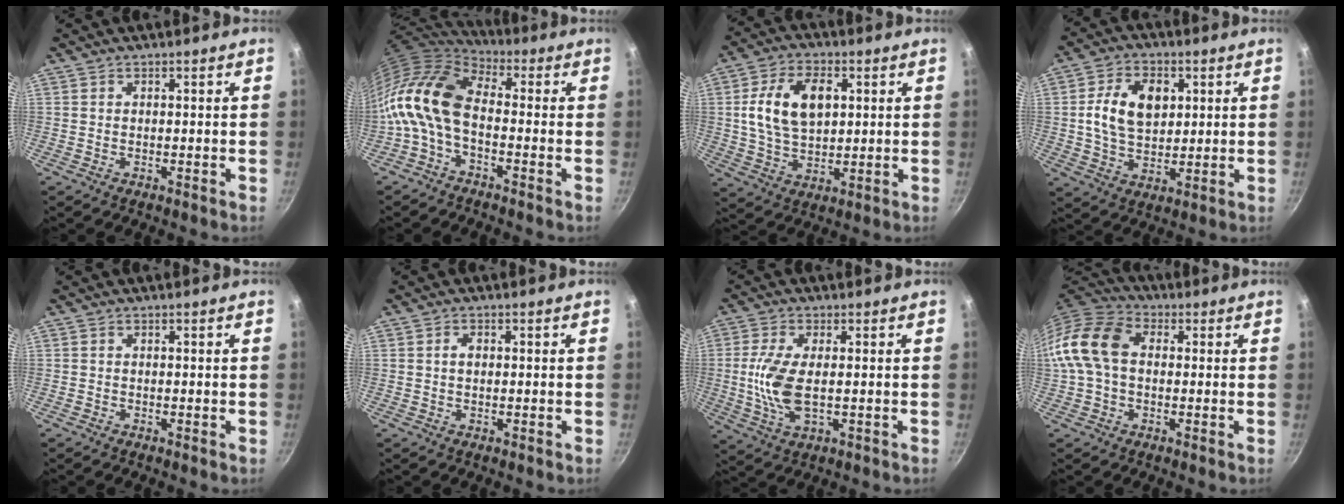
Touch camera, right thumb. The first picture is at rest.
{"total": 13.4, "force": [-2.2, 7.4, 10.9], "torque": [-0.204, 0.030, -0.061]}
{"total": 12.9, "force": [2.7, 8.0, 9.7], "torque": [-0.159, 0.000, 0.048]}
{"total": 11.4, "force": [2.4, 7.8, 8.0], "torque": [-0.121, -0.002, 0.038]}
{"total": 0.0}
{"total": 1.7, "force": [0.1, 1.2, 1.2], "torque": [-0.019, 0.005, 0.002]}
{"total": 9.0, "force": [0.0, 4.0, 8.1], "torque": [-0.175, -0.005, -0.002]}
{"total": 12.2, "force": [0.8, 8.6, 8.6], "torque": [-0.147, 0.029, -0.005]}